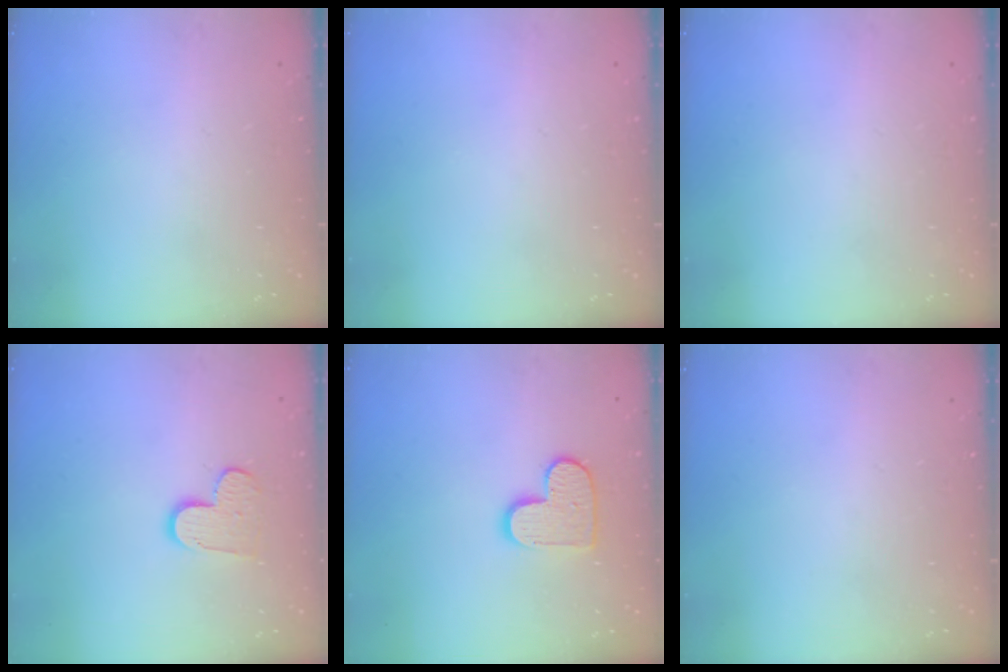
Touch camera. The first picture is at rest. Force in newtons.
{"total": 0.0}
{"total": 0.0}
{"total": 9.1, "press": 9.1, "slide": 0.7}
{"total": 10.6, "press": 10.6, "slide": 0.7}
{"total": 0.0}